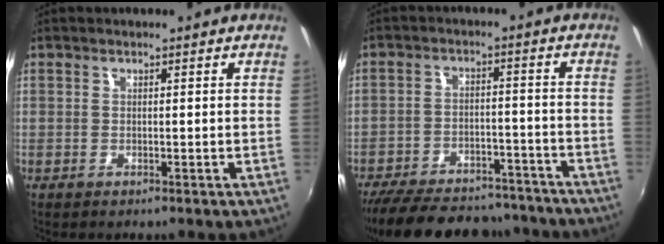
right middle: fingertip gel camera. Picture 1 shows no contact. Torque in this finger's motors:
{"motor_torque": [1.07, -1.07, 0.60, 0.21]}